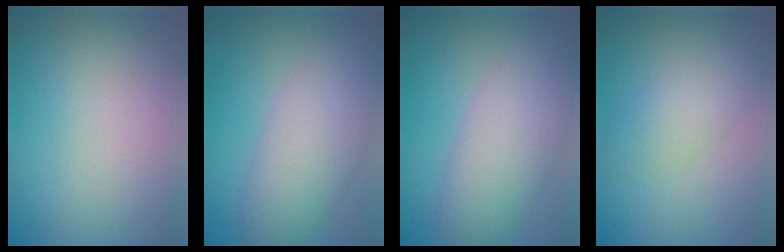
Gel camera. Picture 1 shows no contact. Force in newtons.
{"total": 6.1, "press": 6.1, "slide": 0.4}
{"total": 6.1, "press": 6.1, "slide": 0.4}
{"total": 2.9, "press": 2.9, "slide": 0.1}